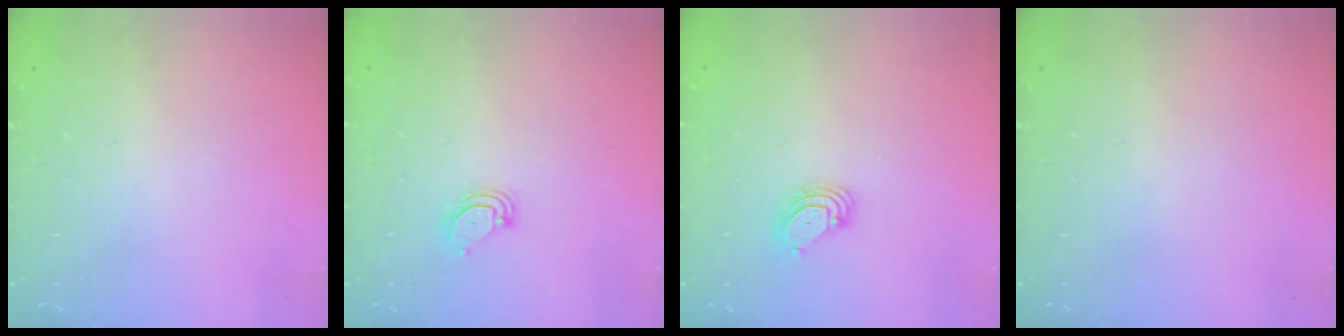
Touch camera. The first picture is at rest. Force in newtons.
{"total": 4.4, "press": 4.4, "slide": 0.3}
{"total": 3.4, "press": 3.4, "slide": 0.3}
{"total": 0.0}